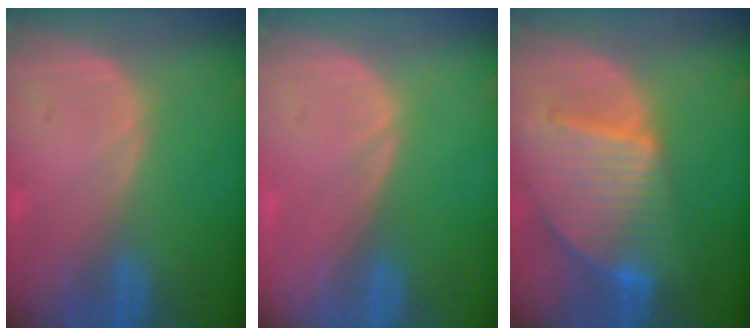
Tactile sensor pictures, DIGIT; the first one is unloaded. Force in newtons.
{"total": 0.0}
{"total": 9.5, "press": 8.2, "slide": 4.8}